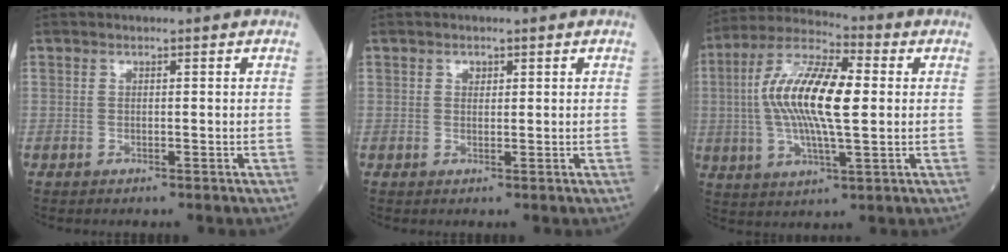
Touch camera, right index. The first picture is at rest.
{"total": 1.0, "force": [0.5, 0.8, 0.4], "torque": [-0.004, -0.002, 0.006]}
{"total": 15.4, "force": [1.1, 3.9, 14.8], "torque": [-0.297, 0.017, 0.015]}